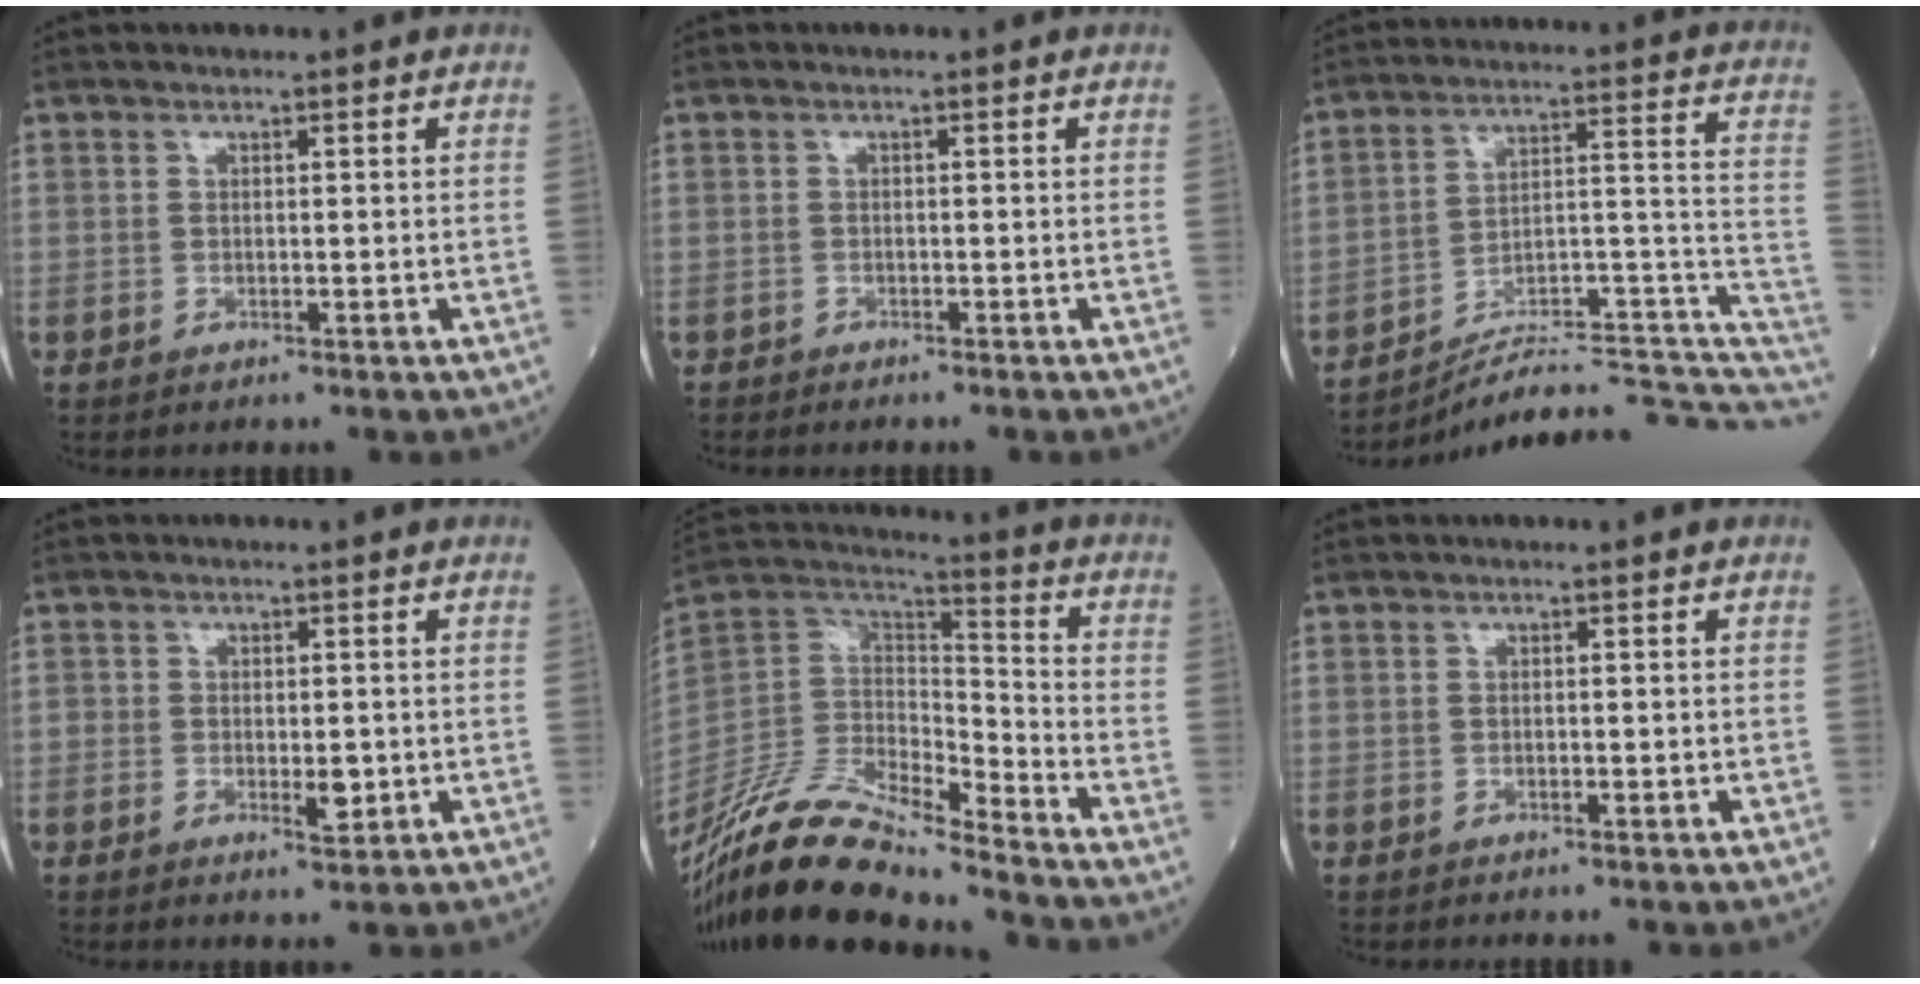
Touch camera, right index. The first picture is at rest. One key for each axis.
{"total": 1.3, "fx": -1.2, "fy": 0.2, "fz": 0.3, "tx": -0.009, "ty": -0.001, "tz": -0.021}
{"total": 16.5, "fx": -14.9, "fy": 2.6, "fz": 6.4, "tx": -0.055, "ty": 0.079, "tz": -0.216}
{"total": 3.5, "fx": -0.9, "fy": 1.6, "fz": 3.0, "tx": -0.044, "ty": -0.001, "tz": -0.014}
{"total": 19.0, "fx": -16.6, "fy": 2.5, "fz": 9.0, "tx": -0.191, "ty": 0.009, "tz": -0.319}
{"total": 0.9, "fx": -0.4, "fy": 0.1, "fz": 0.8, "tx": -0.016, "ty": 0.000, "tz": -0.005}